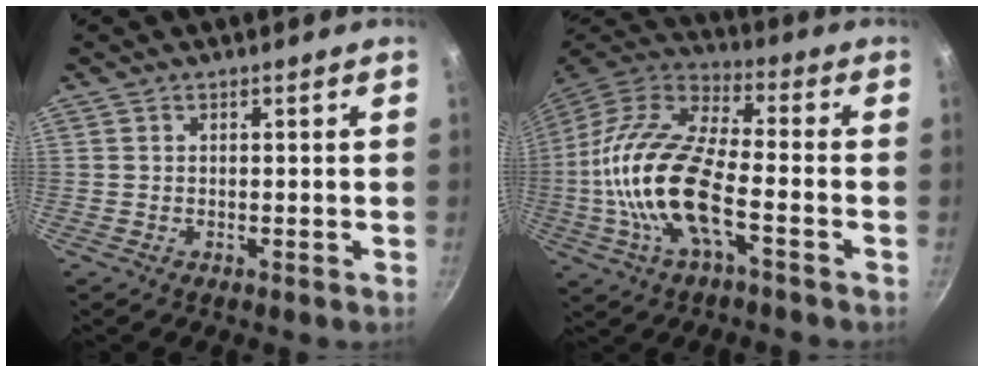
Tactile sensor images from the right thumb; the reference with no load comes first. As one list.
[{"total": 19.8, "force": [-4.6, 8.0, 17.4], "torque": [-0.342, 0.034, -0.104]}]